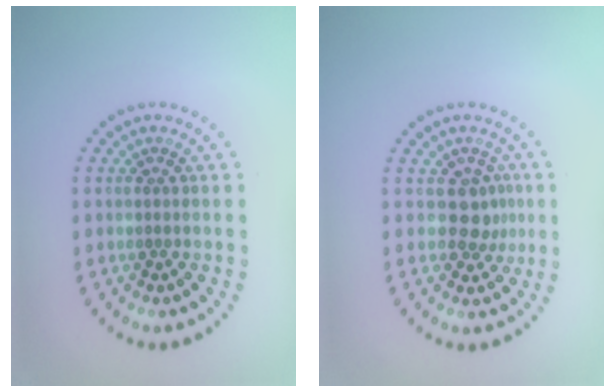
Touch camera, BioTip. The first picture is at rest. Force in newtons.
{"total": 2.2, "press": 1.8, "slide": 1.2}